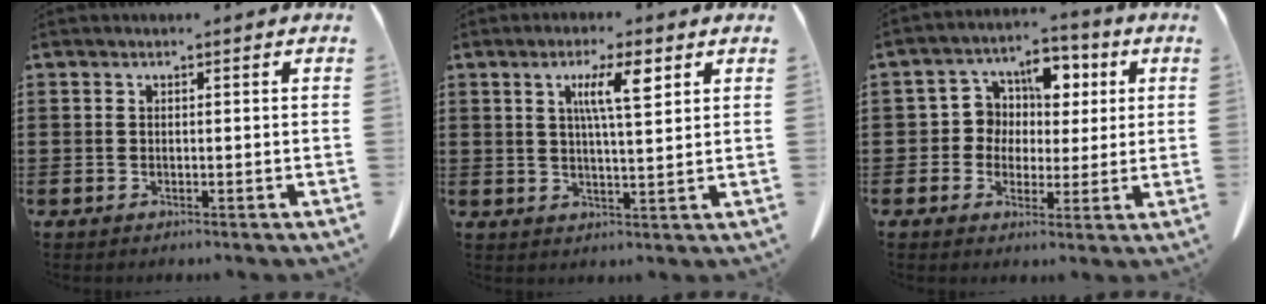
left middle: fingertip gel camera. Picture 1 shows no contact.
{"total": 6.5, "force": [2.9, 1.2, 5.7], "torque": [-0.110, 0.006, 0.043]}
{"total": 6.3, "force": [1.7, 5.7, 2.2], "torque": [-0.074, 0.006, 0.028]}